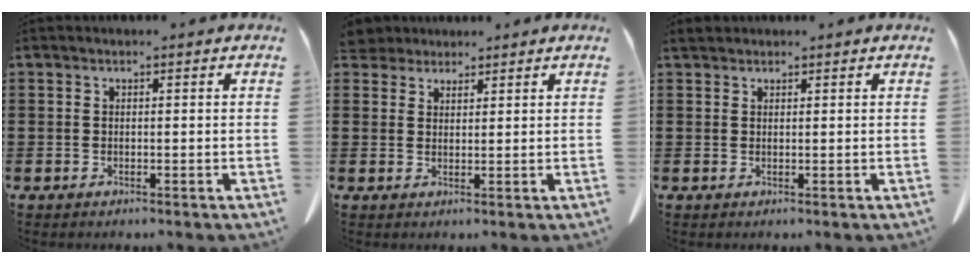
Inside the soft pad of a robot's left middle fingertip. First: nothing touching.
{"total": 3.0, "force": [2.8, 0.9, 0.4], "torque": [-0.018, -0.001, 0.056]}
{"total": 1.3, "force": [1.2, 0.4, 0.3], "torque": [-0.010, 0.001, 0.024]}